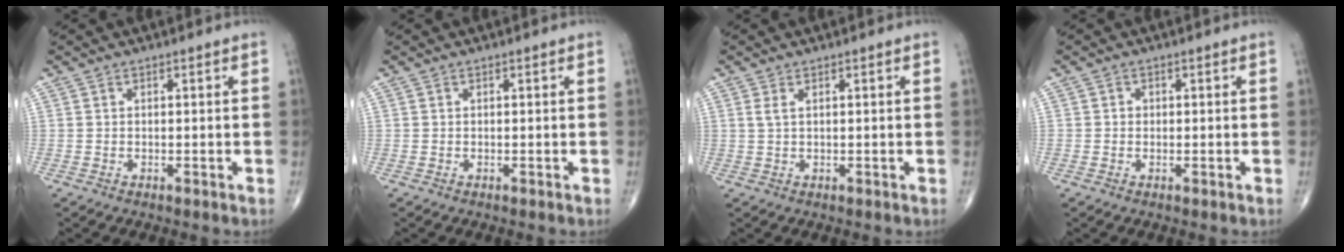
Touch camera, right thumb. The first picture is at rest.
{"total": 0.0}
{"total": 1.3, "force": [0.6, 0.5, 1.1], "torque": [-0.028, 0.008, 0.017]}
{"total": 0.9, "force": [0.0, 0.9, 0.3], "torque": [0.002, 0.003, 0.000]}